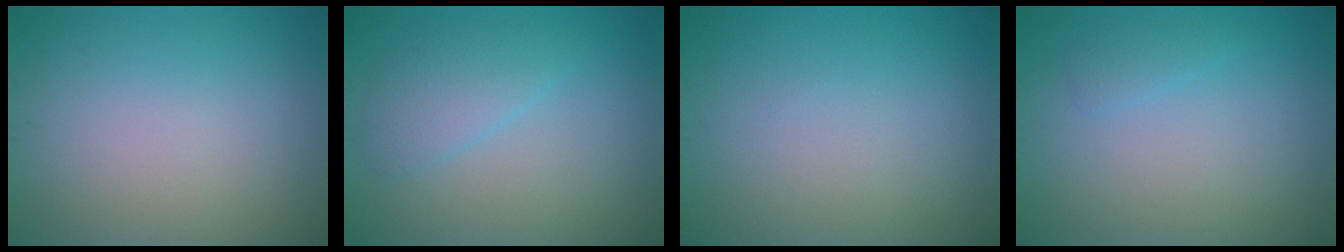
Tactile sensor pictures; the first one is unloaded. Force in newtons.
{"total": 2.5, "press": 2.5, "slide": 0.2}
{"total": 0.0}
{"total": 1.0, "press": 1.0, "slide": 0.1}